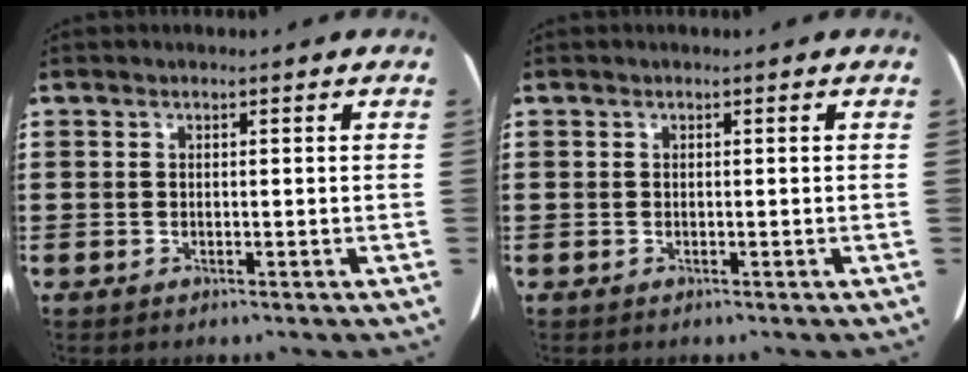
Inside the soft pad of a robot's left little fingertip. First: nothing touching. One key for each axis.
{"total": 0.0}